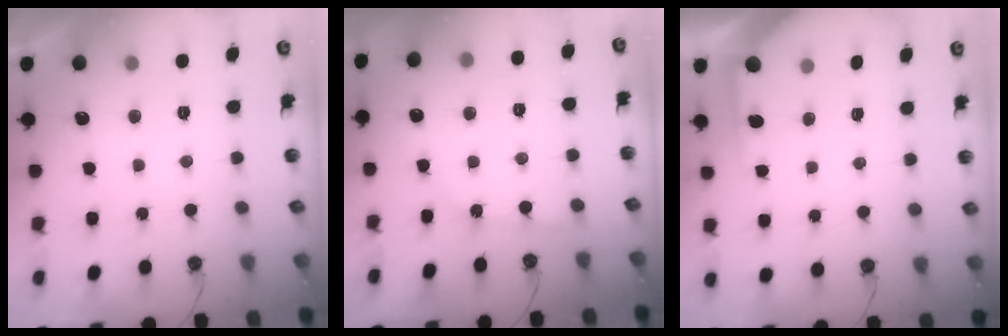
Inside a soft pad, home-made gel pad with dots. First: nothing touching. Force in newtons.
{"total": 3.6, "press": 3.6, "slide": 0.4}
{"total": 1.6, "press": 1.6, "slide": 0.2}